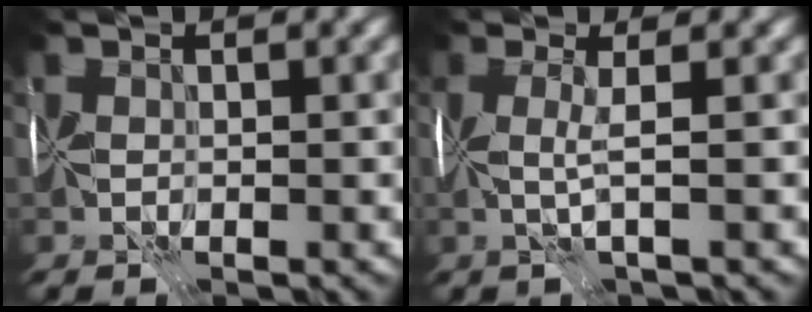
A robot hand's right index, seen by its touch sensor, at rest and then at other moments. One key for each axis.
{"total": 1.9, "fx": 0.5, "fy": -0.2, "fz": 1.8, "tx": -0.036, "ty": 0.001, "tz": 0.009}